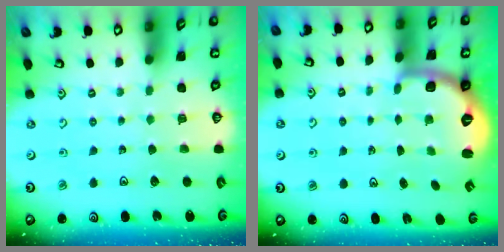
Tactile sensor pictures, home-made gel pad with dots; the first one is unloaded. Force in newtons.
{"total": 2.7, "press": 1.6, "slide": 2.1}